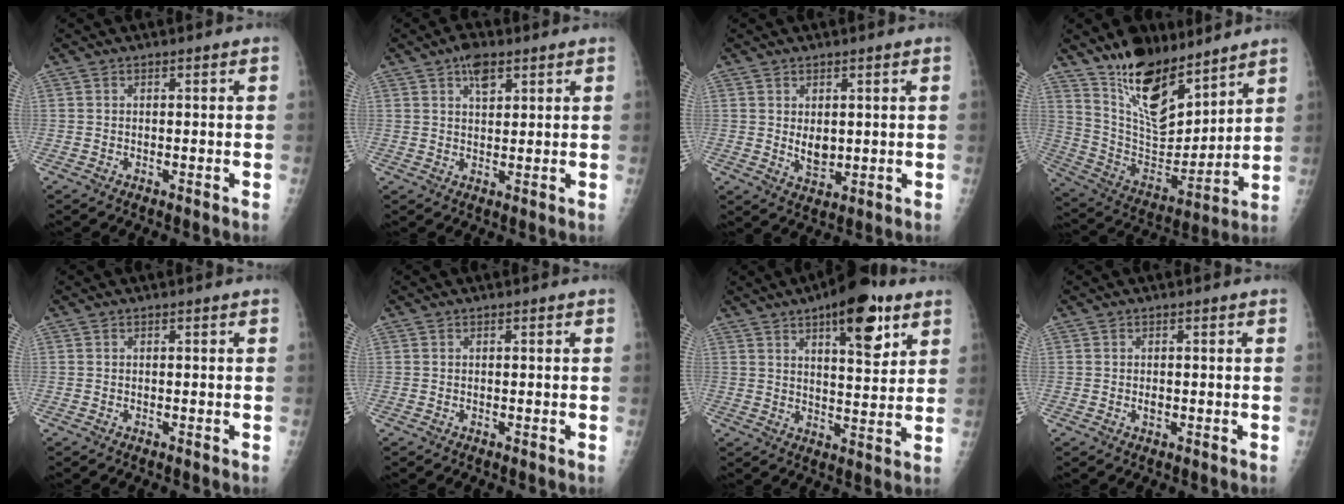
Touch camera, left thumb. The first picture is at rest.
{"total": 4.7, "force": [2.7, 2.3, 3.0], "torque": [-0.038, -0.007, 0.042]}
{"total": 4.4, "force": [0.7, 2.8, 3.3], "torque": [-0.039, -0.014, 0.021]}
{"total": 18.5, "force": [13.4, 7.9, 10.0], "torque": [-0.120, -0.092, 0.249]}
{"total": 0.0}
{"total": 0.0}
{"total": 13.8, "force": [7.4, 5.2, 10.4], "torque": [-0.116, -0.034, 0.105]}
{"total": 1.1, "force": [-0.1, 0.7, 0.9], "torque": [-0.010, -0.001, -0.001]}